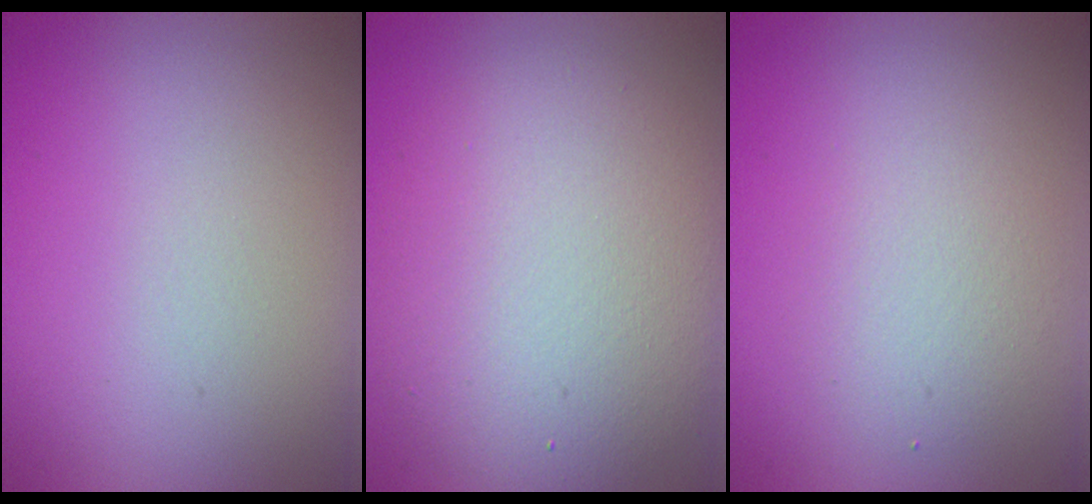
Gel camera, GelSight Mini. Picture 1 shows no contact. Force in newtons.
{"total": 7.5, "press": 7.4, "slide": 0.5}
{"total": 2.1, "press": 2.1, "slide": 0.1}